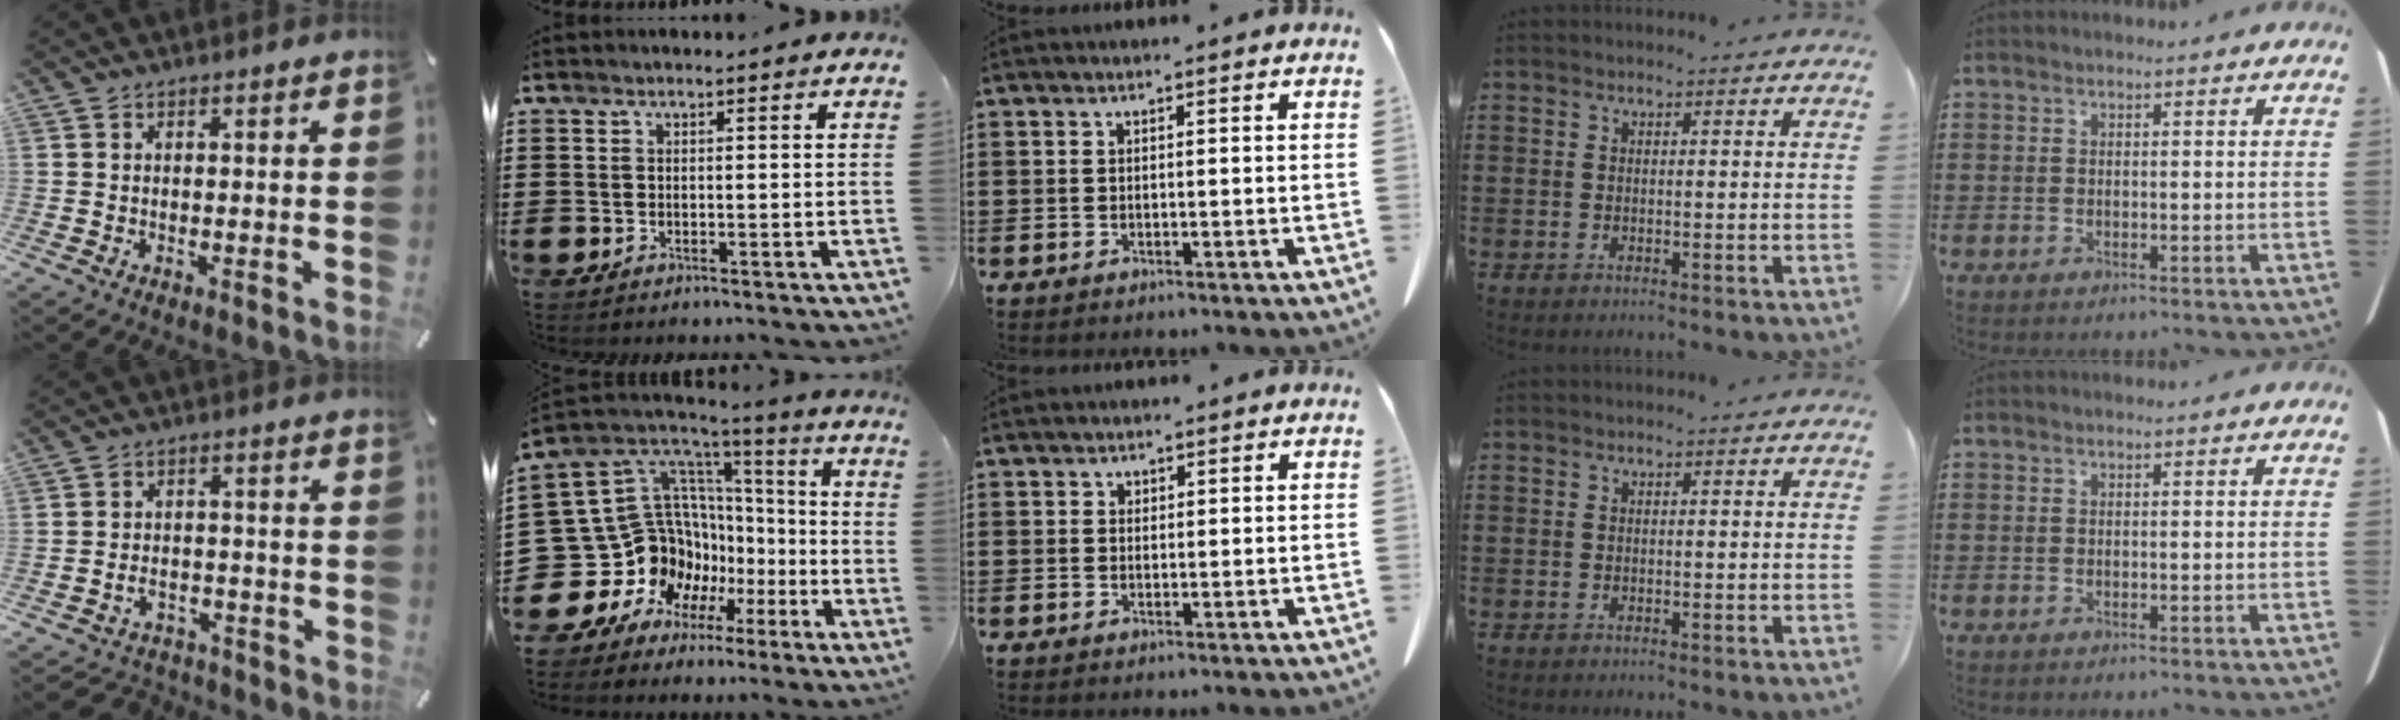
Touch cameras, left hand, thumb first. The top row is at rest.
{"thumb": {"total": 4.0, "force": [-2.3, 3.0, 1.4], "torque": [-0.029, 0.009, -0.045]}, "index": {"total": 15.9, "force": [-3.7, 14.2, 6.1], "torque": [-0.170, -0.047, -0.014]}, "middle": {"total": 0.7, "force": [0.7, 0.3, 0.1], "torque": [-0.005, -0.002, 0.015]}}